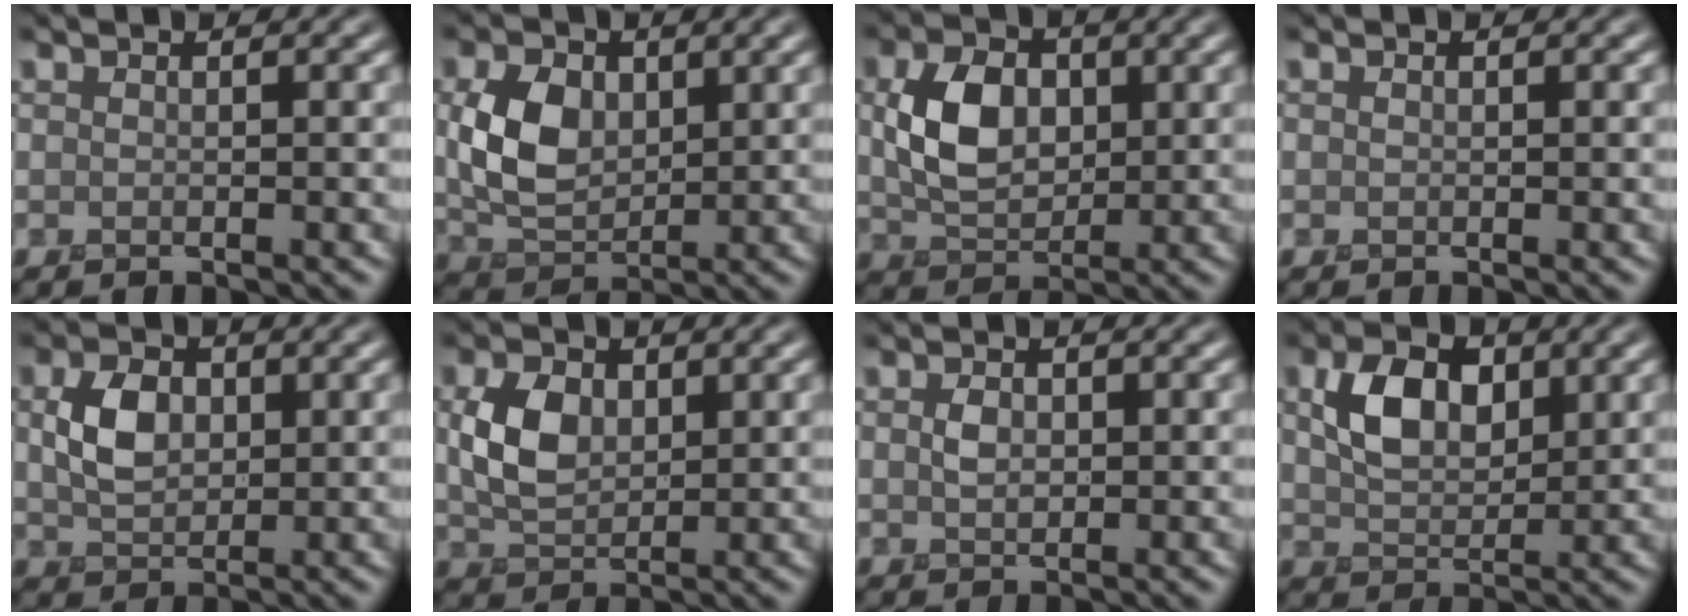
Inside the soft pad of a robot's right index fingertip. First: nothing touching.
{"total": 5.1, "force": [0.3, 3.6, 3.6], "torque": [-0.077, -0.006, 0.005]}
{"total": 5.3, "force": [0.2, 3.7, 3.7], "torque": [-0.077, -0.003, 0.000]}
{"total": 0.0}
{"total": 3.7, "force": [0.2, 2.7, 2.5], "torque": [-0.054, -0.003, -0.001]}
{"total": 4.1, "force": [0.3, 2.9, 2.9], "torque": [-0.064, -0.003, 0.003]}
{"total": 1.2, "force": [-0.1, 1.0, 0.7], "torque": [-0.014, -0.004, -0.004]}
{"total": 4.7, "force": [1.0, 3.2, 3.3], "torque": [-0.069, 0.000, 0.014]}